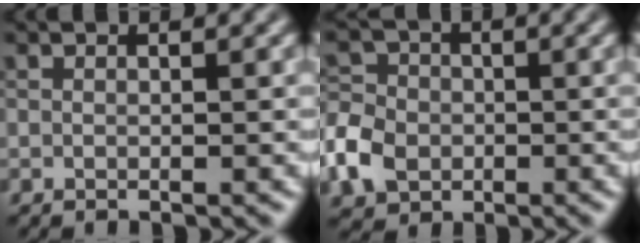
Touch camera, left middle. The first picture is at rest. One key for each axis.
{"total": 5.0, "fx": -1.6, "fy": 4.1, "fz": 2.3, "tx": -0.051, "ty": 0.004, "tz": -0.046}